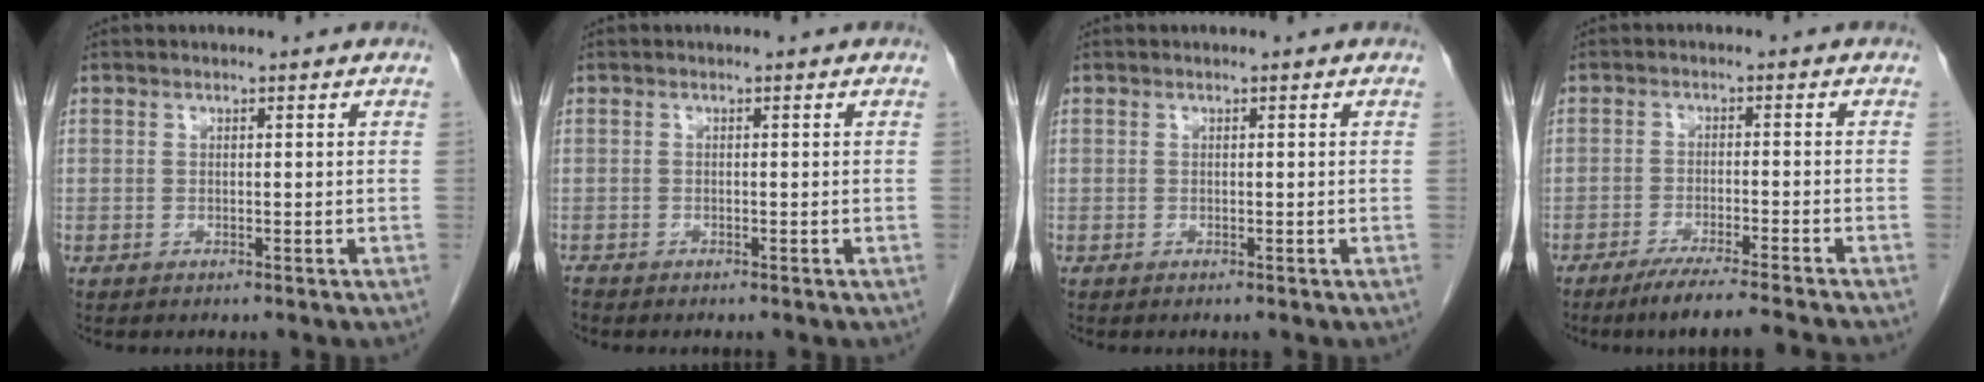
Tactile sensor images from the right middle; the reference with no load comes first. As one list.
[{"total": 0.6, "force": [-0.6, 0.1, 0.0], "torque": [-0.005, -0.002, -0.011]}, {"total": 0.0}, {"total": 9.0, "force": [-7.8, -1.2, 4.3], "torque": [-0.048, -0.023, -0.123]}]